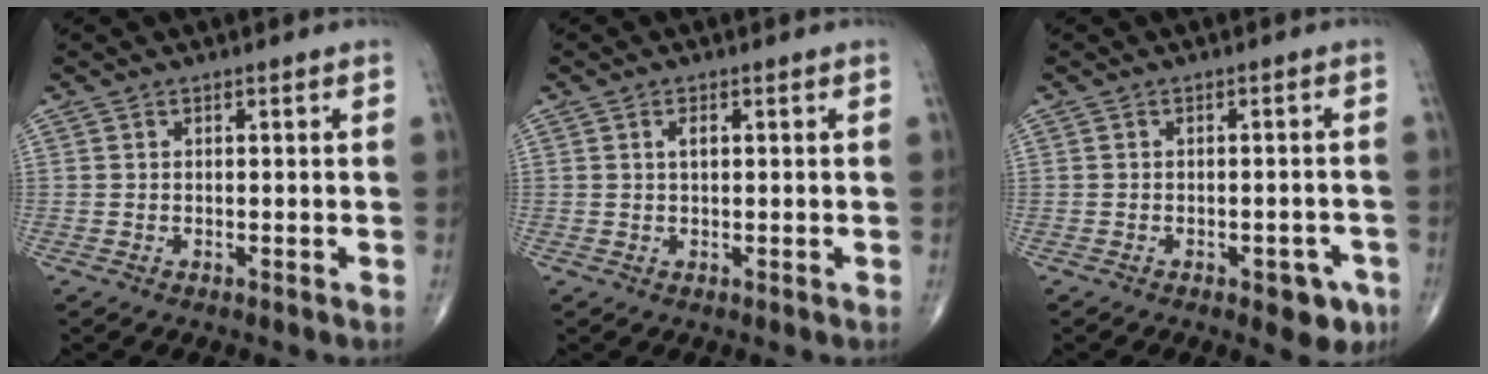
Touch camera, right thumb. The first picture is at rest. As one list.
[{"total": 1.5, "force": [0.4, 0.7, 1.2], "torque": [-0.020, 0.002, 0.006]}, {"total": 5.4, "force": [-2.8, 2.6, 3.8], "torque": [-0.023, 0.013, -0.029]}]